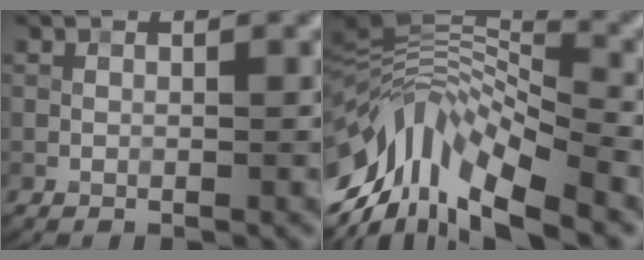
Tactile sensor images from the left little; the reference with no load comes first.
{"total": 13.4, "force": [-5.8, 5.7, 10.7], "torque": [-0.217, 0.009, -0.107]}